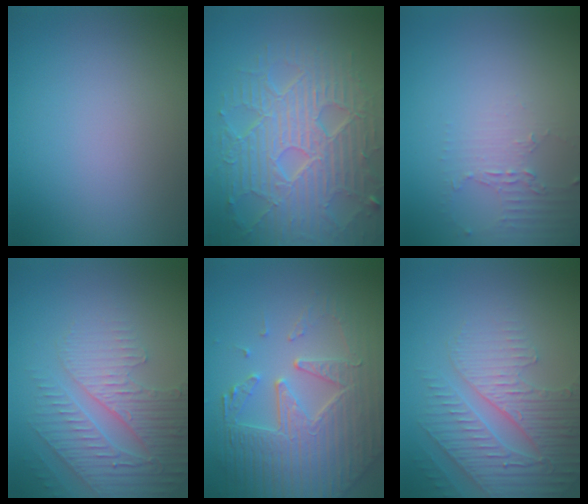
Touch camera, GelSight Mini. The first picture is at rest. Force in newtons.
{"total": 9.2, "press": 6.6, "slide": 6.5}
{"total": 2.2, "press": 1.6, "slide": 1.5}
{"total": 4.5, "press": 4.2, "slide": 1.8}
{"total": 7.4, "press": 5.8, "slide": 4.6}
{"total": 4.9, "press": 4.5, "slide": 2.0}